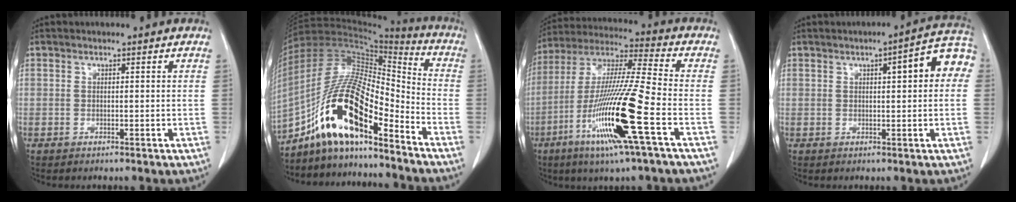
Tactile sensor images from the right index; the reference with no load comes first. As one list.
[{"total": 16.9, "force": [-10.8, 4.0, 12.3], "torque": [-0.237, 0.024, -0.191]}, {"total": 18.6, "force": [-6.8, -0.3, 17.3], "torque": [-0.356, -0.027, -0.134]}, {"total": 8.0, "force": [1.9, 1.7, 7.6], "torque": [-0.096, 0.028, 0.018]}]